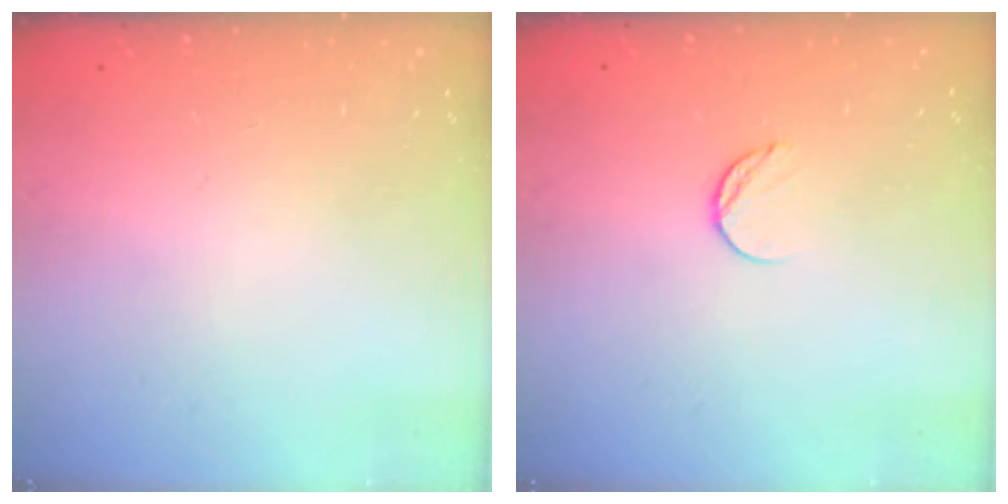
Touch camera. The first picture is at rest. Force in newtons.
{"total": 6.3, "press": 6.3, "slide": 0.7}